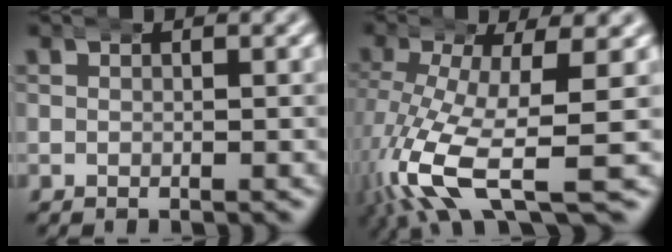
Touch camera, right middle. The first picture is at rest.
{"total": 7.2, "force": [-2.9, 2.0, 6.2], "torque": [-0.127, -0.035, -0.033]}